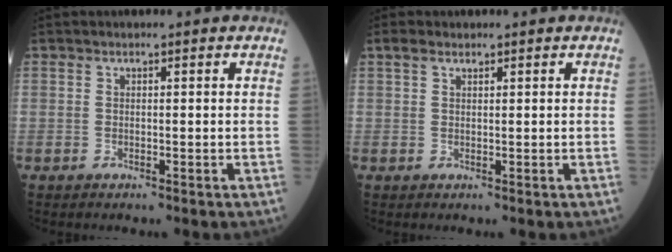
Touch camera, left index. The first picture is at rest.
{"total": 1.6, "force": [1.1, 0.6, 0.9], "torque": [-0.021, 0.014, 0.023]}